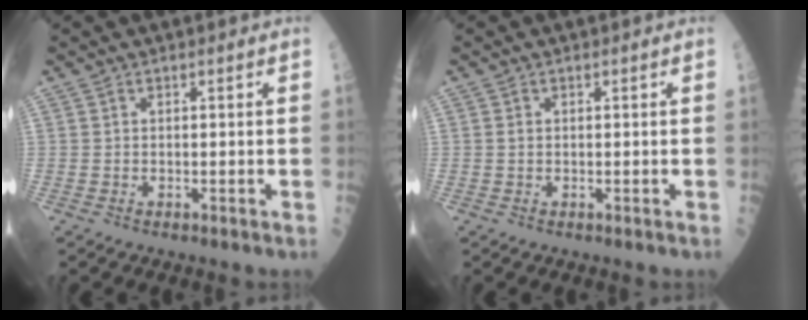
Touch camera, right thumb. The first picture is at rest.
{"total": 0.7, "force": [0.2, 0.5, 0.4], "torque": [-0.009, 0.002, 0.005]}